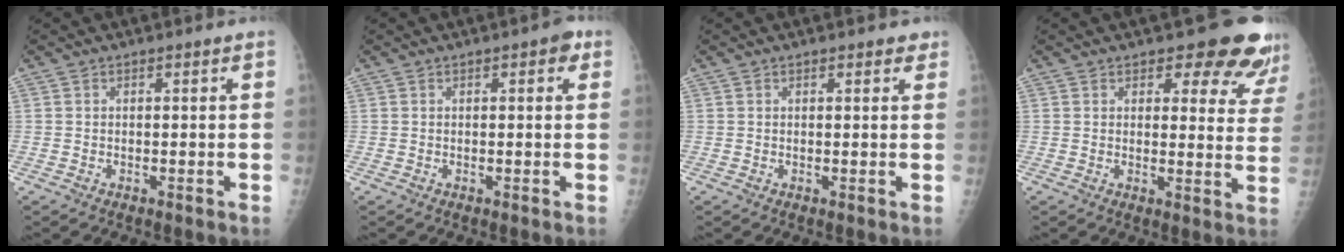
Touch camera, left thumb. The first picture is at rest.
{"total": 3.7, "force": [1.8, 1.6, 2.8], "torque": [-0.019, -0.001, 0.014]}
{"total": 1.9, "force": [1.4, 0.8, 1.1], "torque": [-0.004, -0.001, 0.013]}
{"total": 12.1, "force": [10.2, 4.3, 4.9], "torque": [-0.006, -0.062, 0.101]}